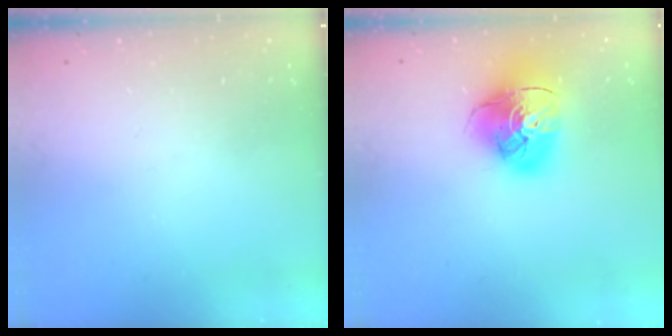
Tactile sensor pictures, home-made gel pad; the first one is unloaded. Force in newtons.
{"total": 15.2, "press": 15.1, "slide": 1.9}